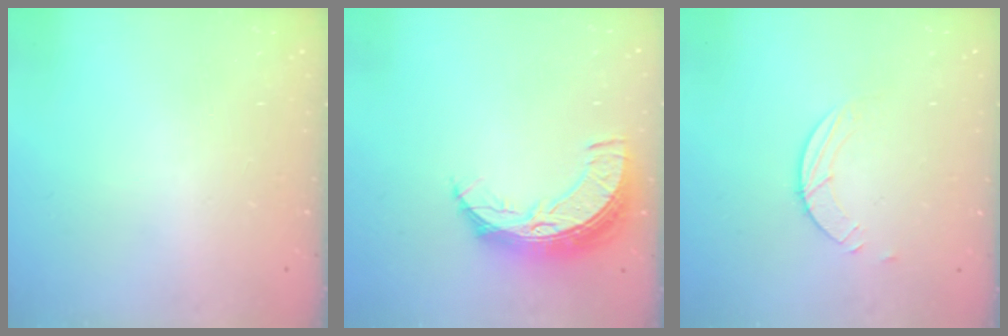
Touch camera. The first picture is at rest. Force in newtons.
{"total": 9.9, "press": 9.9, "slide": 0.7}
{"total": 2.5, "press": 2.4, "slide": 0.2}